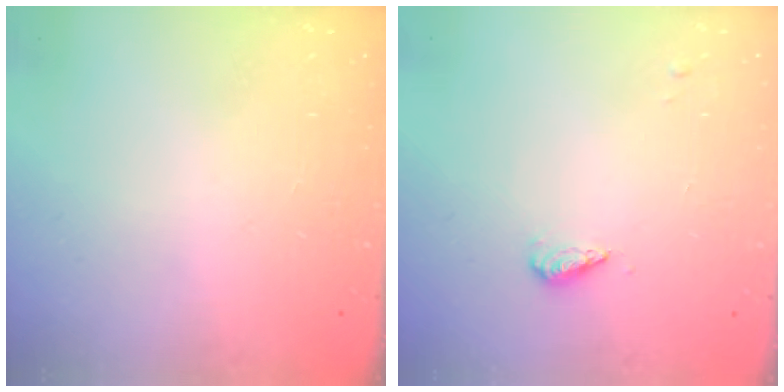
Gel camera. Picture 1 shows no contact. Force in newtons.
{"total": 3.6, "press": 3.5, "slide": 1.1}